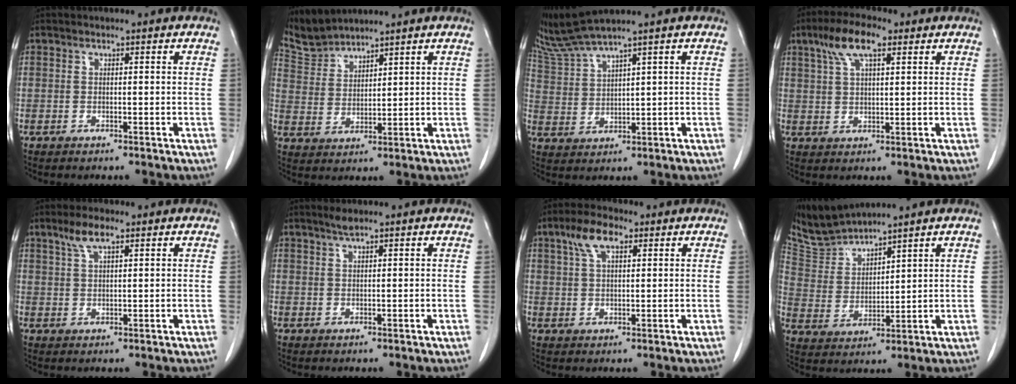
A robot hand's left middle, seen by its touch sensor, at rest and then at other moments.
{"total": 5.2, "force": [5.2, -0.2, -0.7], "torque": [0.001, 0.006, 0.119]}
{"total": 5.2, "force": [4.8, -1.4, 1.5], "torque": [-0.048, -0.004, 0.109]}
{"total": 7.3, "force": [4.1, 2.1, 5.7], "torque": [-0.117, 0.021, 0.075]}
{"total": 3.8, "force": [2.4, 0.9, 2.8], "torque": [-0.061, 0.009, 0.050]}
{"total": 1.4, "force": [1.1, 0.0, 0.8], "torque": [-0.017, 0.003, 0.023]}
{"total": 5.6, "force": [2.9, 2.3, 4.2], "torque": [-0.087, 0.016, 0.055]}
{"total": 7.1, "force": [7.1, -0.2, 0.7], "torque": [-0.034, 0.005, 0.156]}